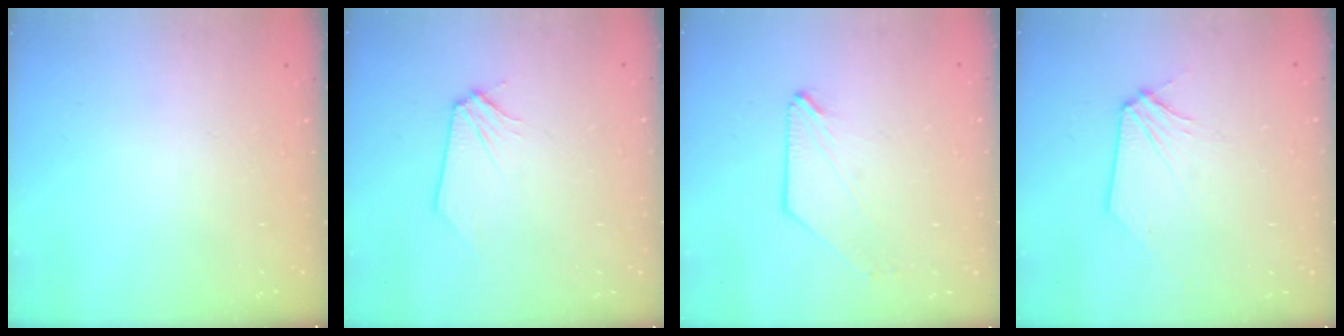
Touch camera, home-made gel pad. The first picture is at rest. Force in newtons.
{"total": 0.0}
{"total": 0.5, "press": 0.5, "slide": 0.0}
{"total": 3.1, "press": 3.0, "slide": 0.6}